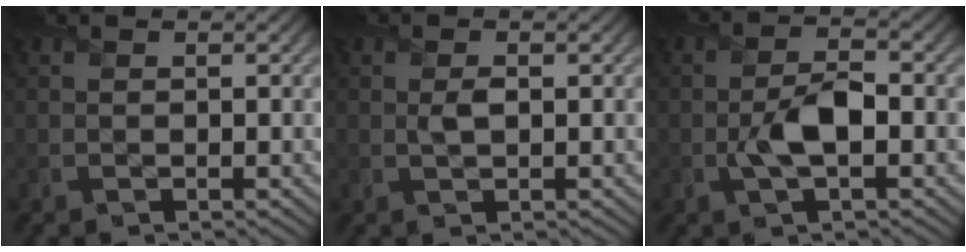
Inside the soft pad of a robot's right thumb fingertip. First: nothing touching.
{"total": 1.2, "force": [0.2, 0.6, 1.1], "torque": [-0.021, -0.003, 0.004]}
{"total": 4.7, "force": [-1.2, 2.1, 4.0], "torque": [-0.083, -0.003, -0.026]}